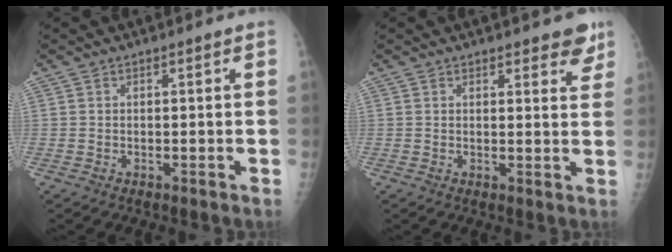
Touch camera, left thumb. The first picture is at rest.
{"total": 4.8, "force": [3.5, 1.8, 2.8], "torque": [-0.002, -0.017, 0.040]}